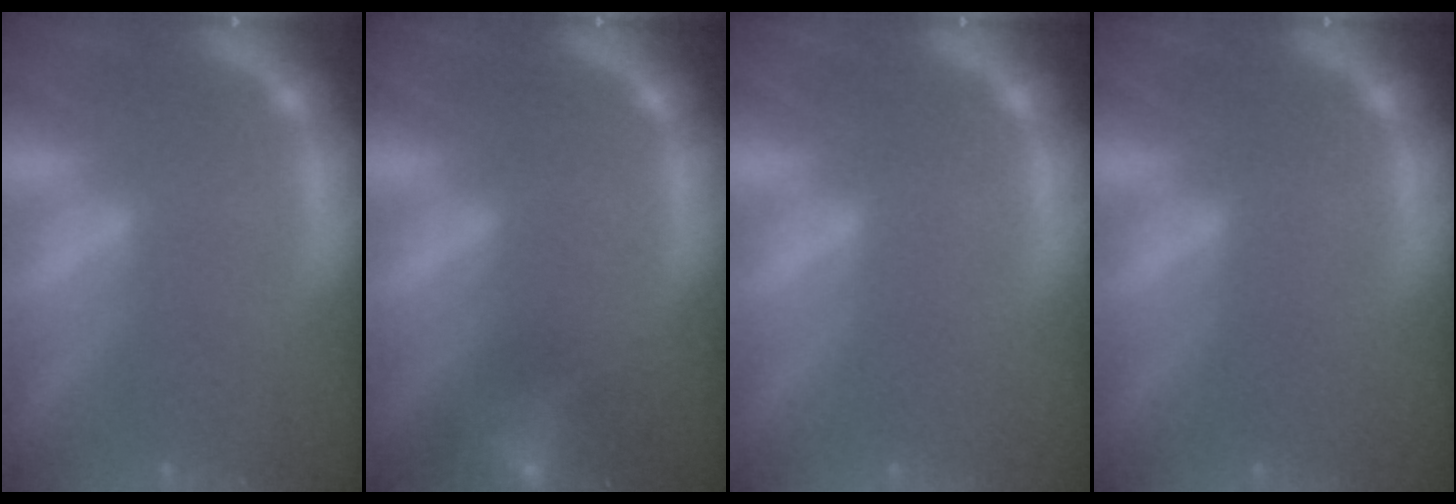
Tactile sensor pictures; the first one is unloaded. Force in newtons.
{"total": 5.5}
{"total": 0.0}
{"total": 0.0}